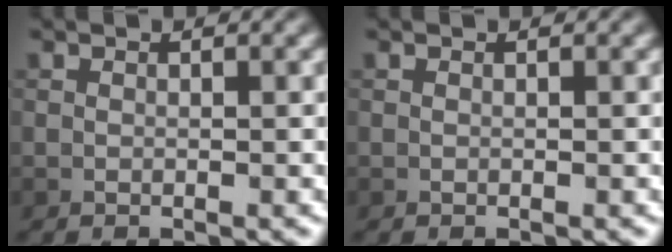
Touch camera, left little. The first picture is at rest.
{"total": 0.0}